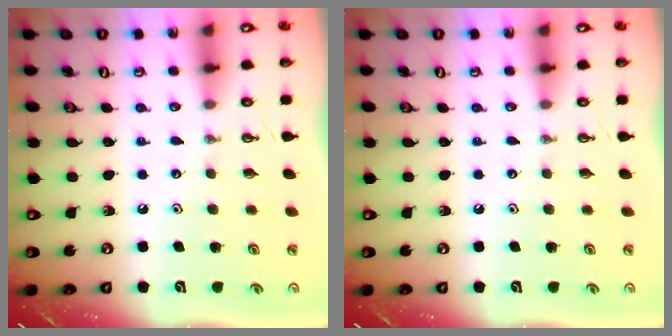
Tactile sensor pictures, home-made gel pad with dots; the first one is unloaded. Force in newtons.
{"total": 0.0}